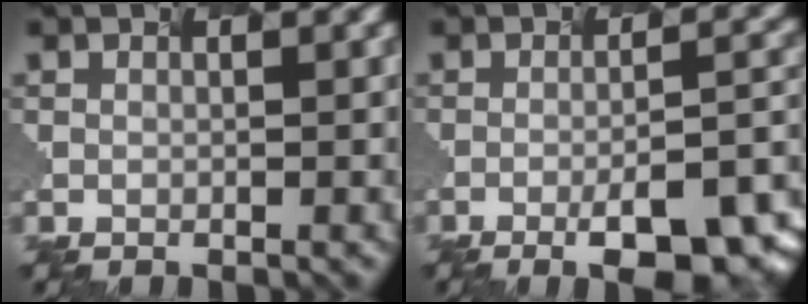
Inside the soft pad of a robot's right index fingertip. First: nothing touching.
{"total": 9.1, "force": [-5.1, 2.0, 7.3], "torque": [-0.113, -0.005, -0.048]}